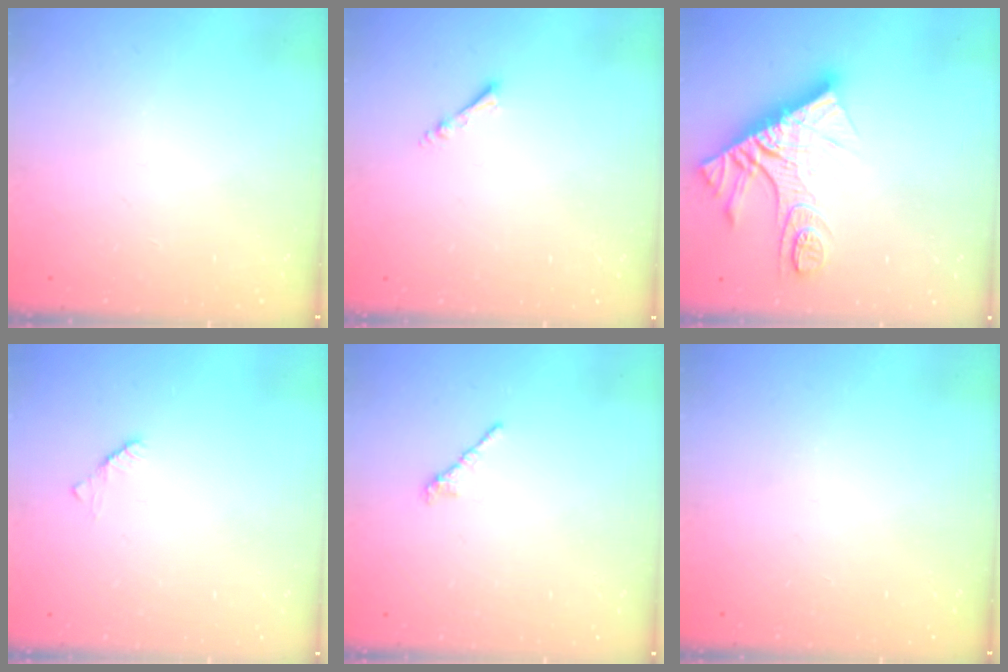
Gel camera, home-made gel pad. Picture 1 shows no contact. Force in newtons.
{"total": 2.2, "press": 2.1, "slide": 0.4}
{"total": 15.8, "press": 15.8, "slide": 1.4}
{"total": 2.2, "press": 2.2, "slide": 0.3}
{"total": 2.4, "press": 2.3, "slide": 0.7}
{"total": 0.0}